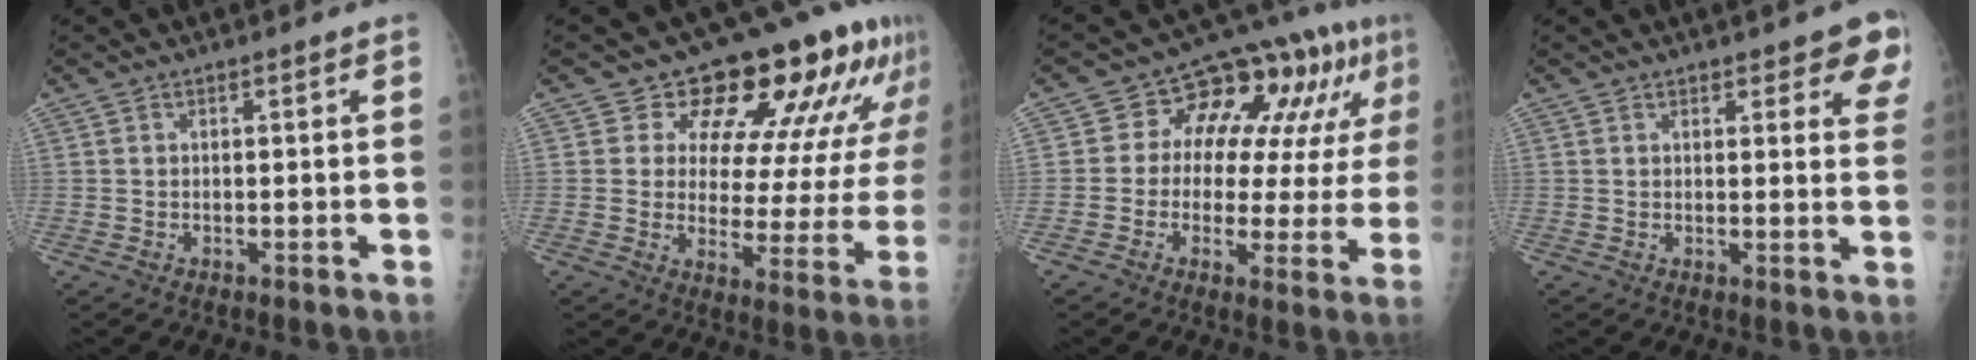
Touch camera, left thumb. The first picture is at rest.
{"total": 19.3, "force": [12.5, 9.5, 11.4], "torque": [-0.088, -0.053, 0.151]}
{"total": 16.5, "force": [5.0, 8.4, 13.3], "torque": [-0.142, 0.025, 0.061]}
{"total": 6.5, "force": [4.7, 2.6, 3.7], "torque": [-0.007, -0.021, 0.043]}